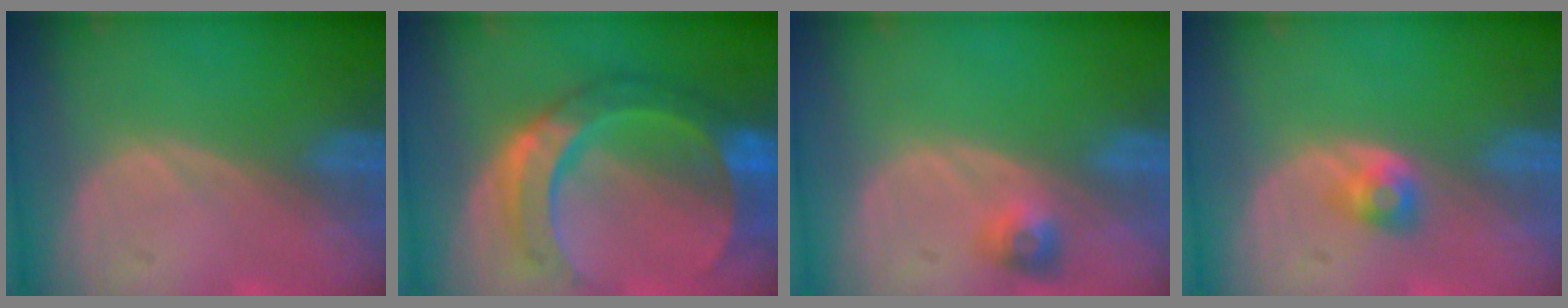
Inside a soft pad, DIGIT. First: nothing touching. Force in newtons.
{"total": 9.8, "press": 9.8, "slide": 0.9}
{"total": 2.9, "press": 2.6, "slide": 1.2}
{"total": 2.7, "press": 2.4, "slide": 1.2}